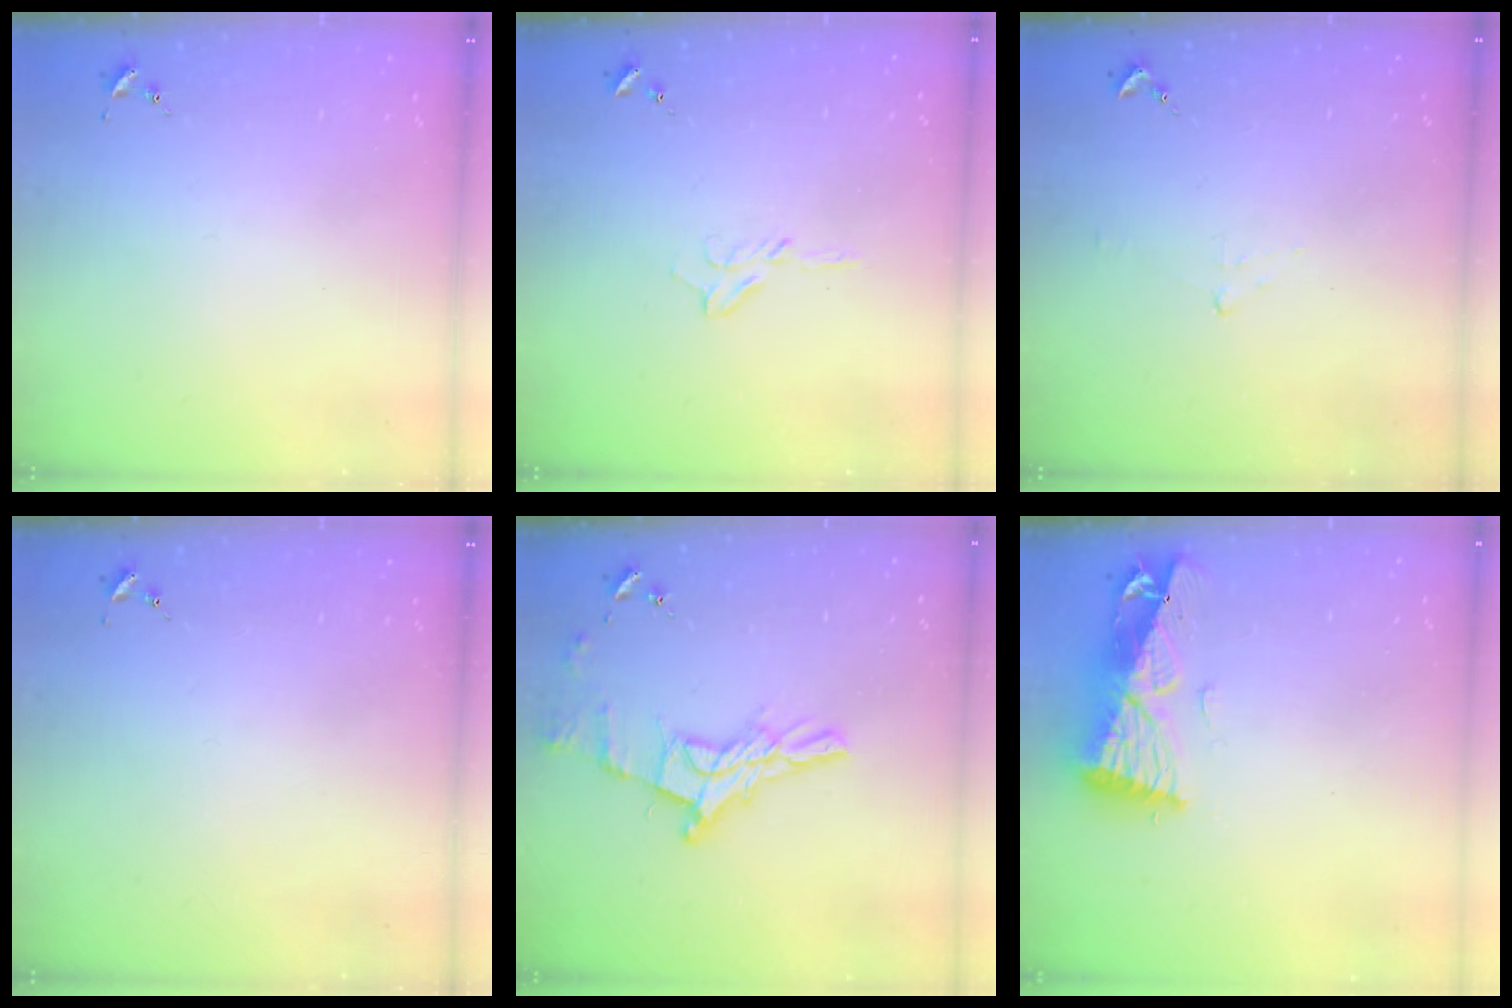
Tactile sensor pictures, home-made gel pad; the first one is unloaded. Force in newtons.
{"total": 4.9, "press": 4.8, "slide": 0.6}
{"total": 5.7, "press": 5.7, "slide": 0.8}
{"total": 0.0}
{"total": 12.9, "press": 12.8, "slide": 1.3}
{"total": 10.7, "press": 10.6, "slide": 1.5}